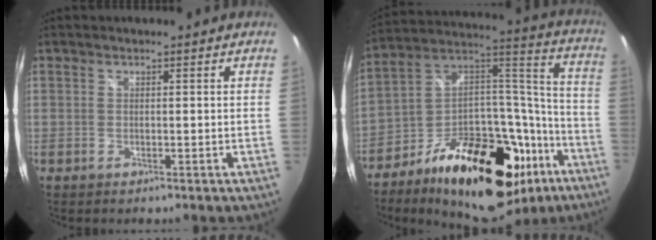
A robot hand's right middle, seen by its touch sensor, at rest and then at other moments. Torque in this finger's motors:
{"motor_torque": [1.09, -1.05, 0.38, 0.21]}